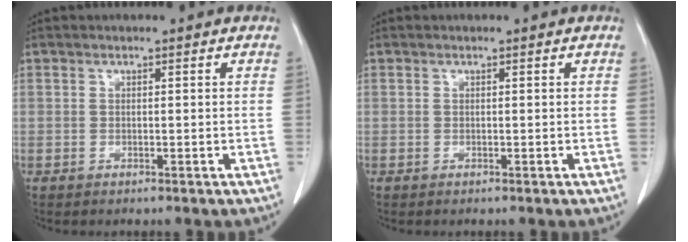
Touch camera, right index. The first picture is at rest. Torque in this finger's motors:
{"motor_torque": [-0.04, 0.02, -0.01, 0.01]}